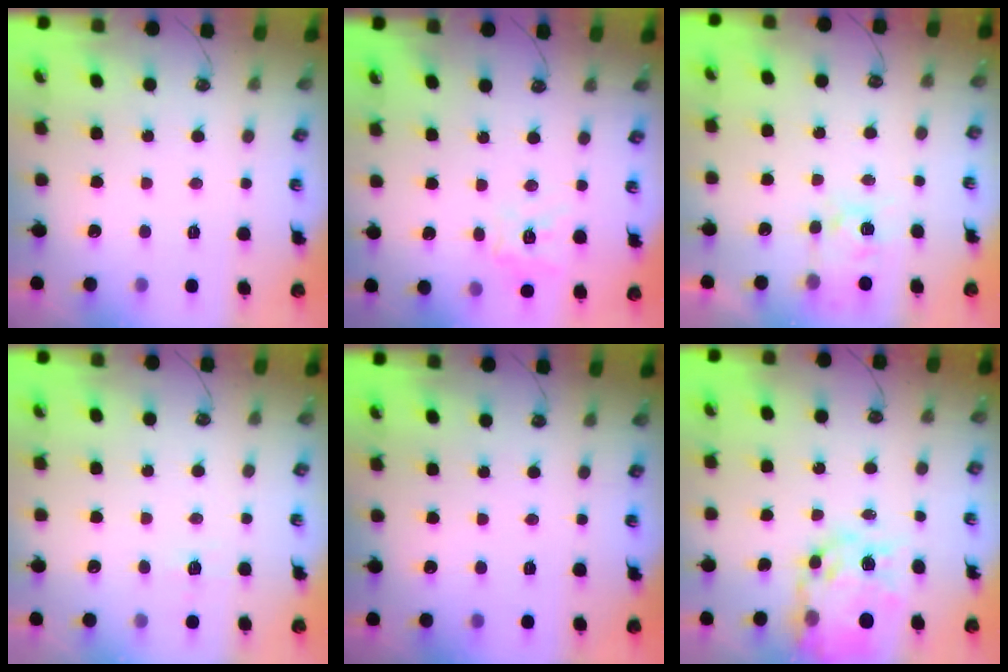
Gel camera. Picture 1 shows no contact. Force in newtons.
{"total": 12.5, "press": 12.4, "slide": 1.7}
{"total": 5.0, "press": 5.0, "slide": 0.5}
{"total": 5.0, "press": 5.0, "slide": 0.5}
{"total": 0.0}
{"total": 15.3, "press": 15.2, "slide": 1.5}